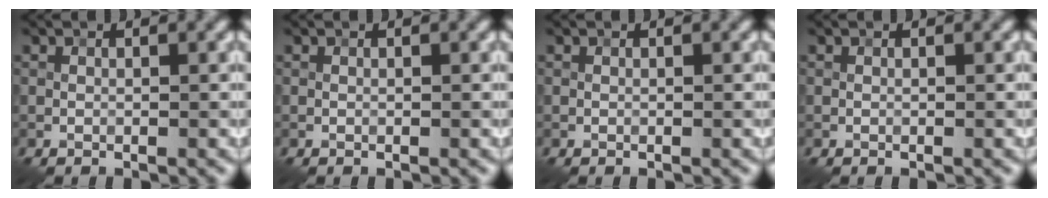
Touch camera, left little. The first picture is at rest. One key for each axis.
{"total": 0.0}
{"total": 0.0}
{"total": 0.0}